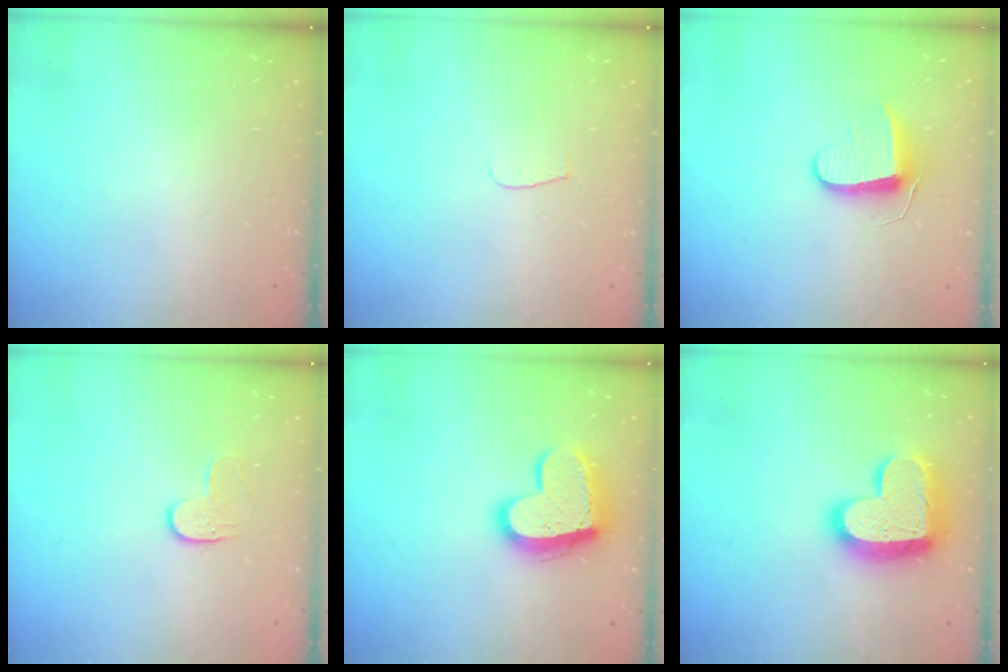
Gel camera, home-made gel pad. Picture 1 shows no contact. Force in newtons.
{"total": 3.6, "press": 3.6, "slide": 0.4}
{"total": 9.6, "press": 9.5, "slide": 0.7}
{"total": 3.6, "press": 3.6, "slide": 0.3}
{"total": 16.8, "press": 16.7, "slide": 1.5}
{"total": 19.8, "press": 19.8, "slide": 1.5}